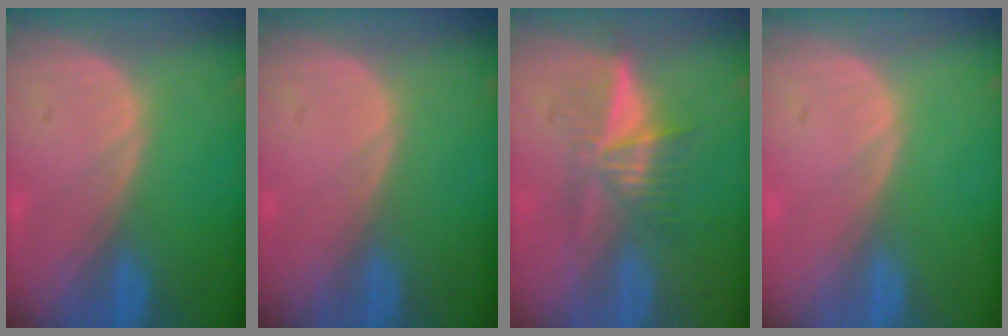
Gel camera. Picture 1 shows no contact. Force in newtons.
{"total": 0.0}
{"total": 5.9, "press": 5.3, "slide": 2.7}
{"total": 0.0}